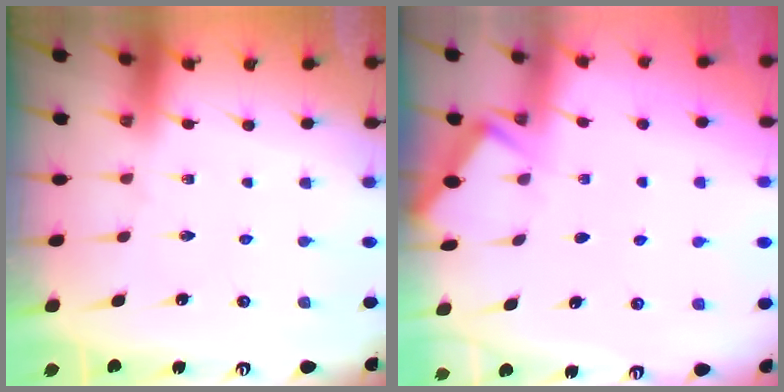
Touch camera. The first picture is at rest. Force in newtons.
{"total": 2.0, "press": 2.0, "slide": 0.3}